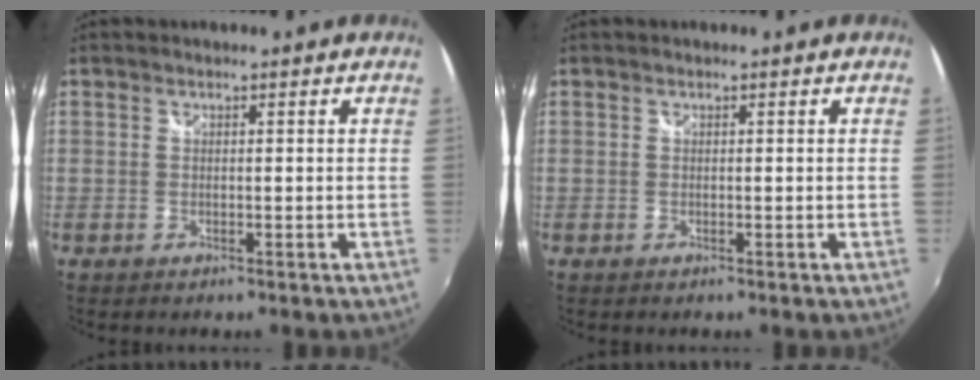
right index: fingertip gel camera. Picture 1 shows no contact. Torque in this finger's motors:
{"motor_torque": [0.00, 0.00, 0.00, 0.00]}